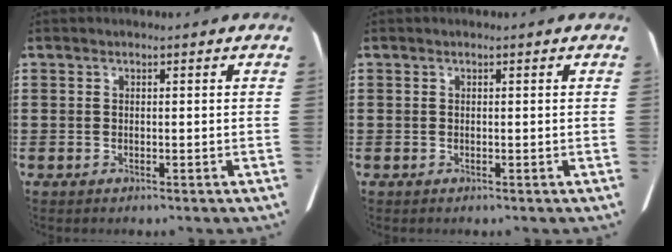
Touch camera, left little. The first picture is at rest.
{"total": 0.0}